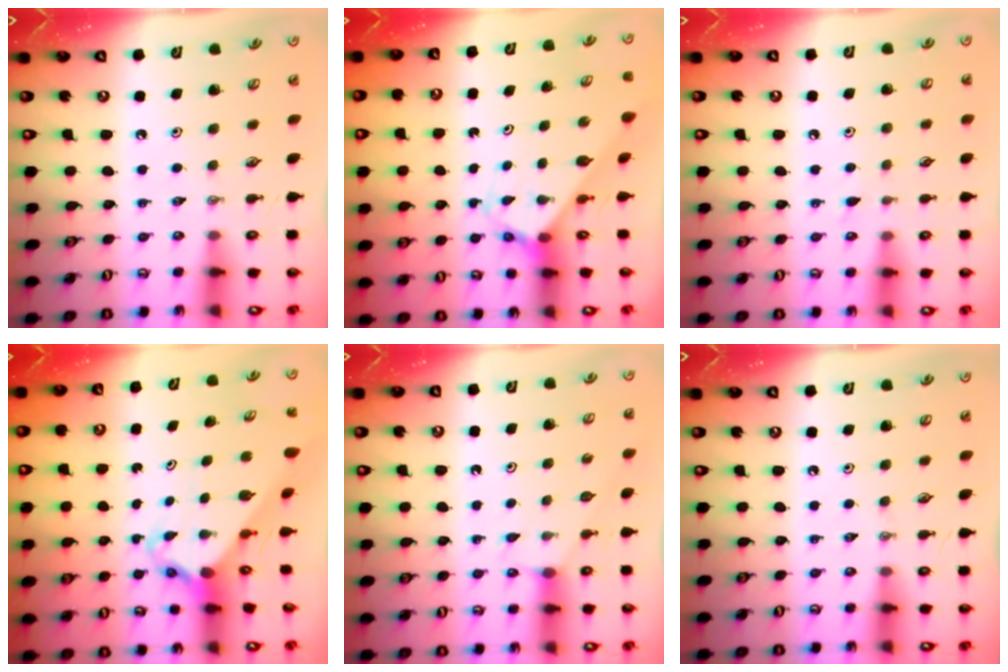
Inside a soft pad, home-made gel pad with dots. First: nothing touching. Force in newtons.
{"total": 2.8, "press": 2.8, "slide": 0.2}
{"total": 3.8, "press": 3.8, "slide": 0.4}
{"total": 2.9, "press": 2.9, "slide": 0.3}
{"total": 2.7, "press": 2.7, "slide": 0.3}
{"total": 0.0}